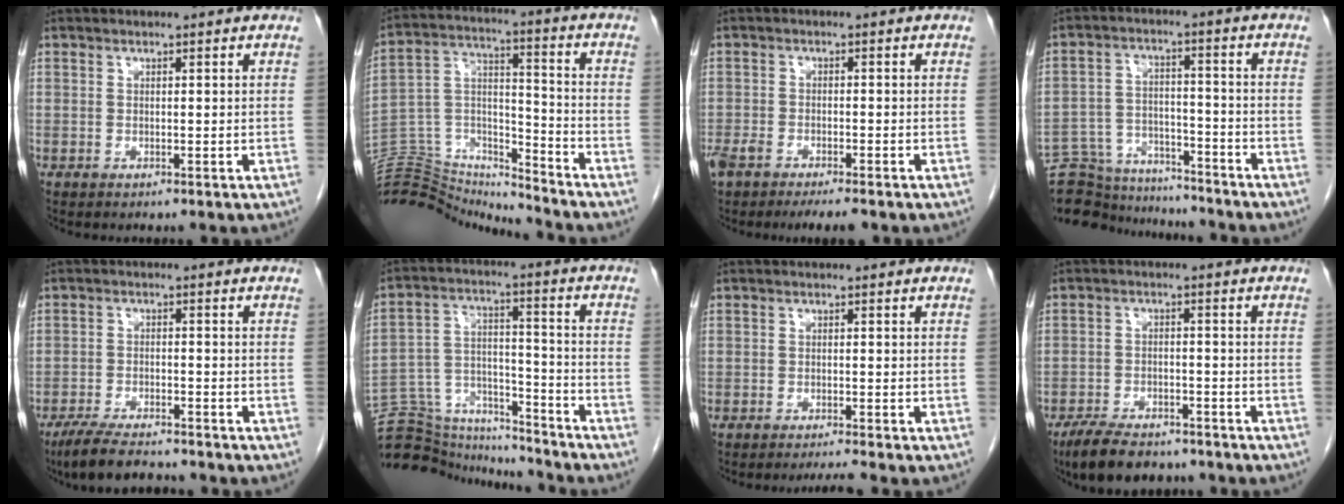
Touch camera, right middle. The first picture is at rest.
{"total": 17.1, "force": [-17.0, 1.9, 1.6], "torque": [-0.029, 0.053, -0.289]}
{"total": 7.2, "force": [-5.6, 1.9, 4.2], "torque": [-0.070, -0.005, -0.089]}
{"total": 15.8, "force": [-15.0, 3.9, 3.1], "torque": [-0.063, 0.027, -0.223]}
{"total": 7.8, "force": [-6.8, 1.4, 3.6], "torque": [-0.065, -0.019, -0.116]}
{"total": 17.4, "force": [-16.8, 3.7, 2.8], "torque": [-0.062, 0.043, -0.264]}
{"total": 2.4, "force": [-2.1, -0.9, 0.6], "torque": [-0.012, -0.009, -0.035]}
{"total": 9.4, "force": [-7.6, 3.5, 4.2], "torque": [-0.073, -0.008, -0.121]}